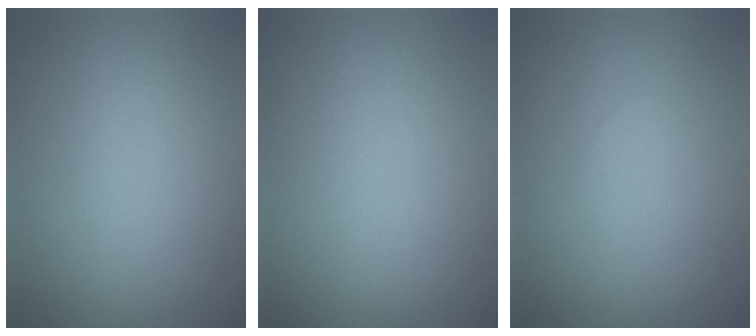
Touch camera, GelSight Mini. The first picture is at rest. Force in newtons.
{"total": 0.0}
{"total": 0.0}